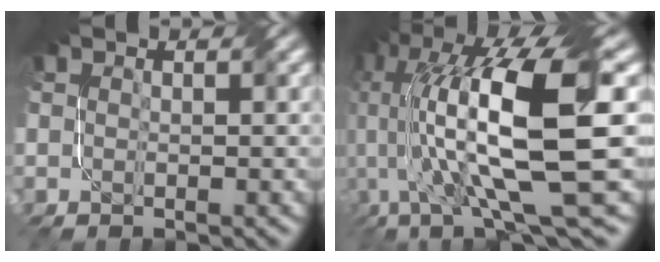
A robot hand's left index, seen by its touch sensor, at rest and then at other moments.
{"total": 15.3, "force": [0.0, 4.0, 14.8], "torque": [-0.264, 0.013, 0.011]}